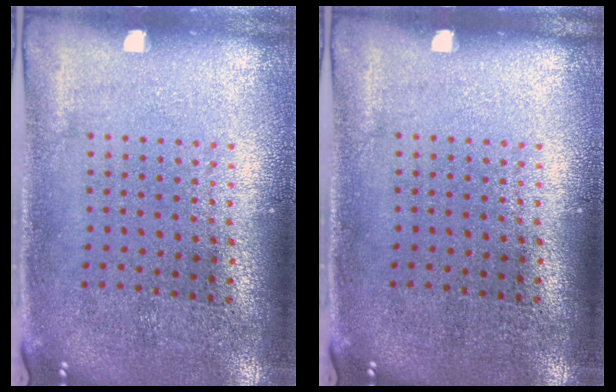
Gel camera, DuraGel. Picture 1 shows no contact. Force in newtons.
{"total": 0.0}